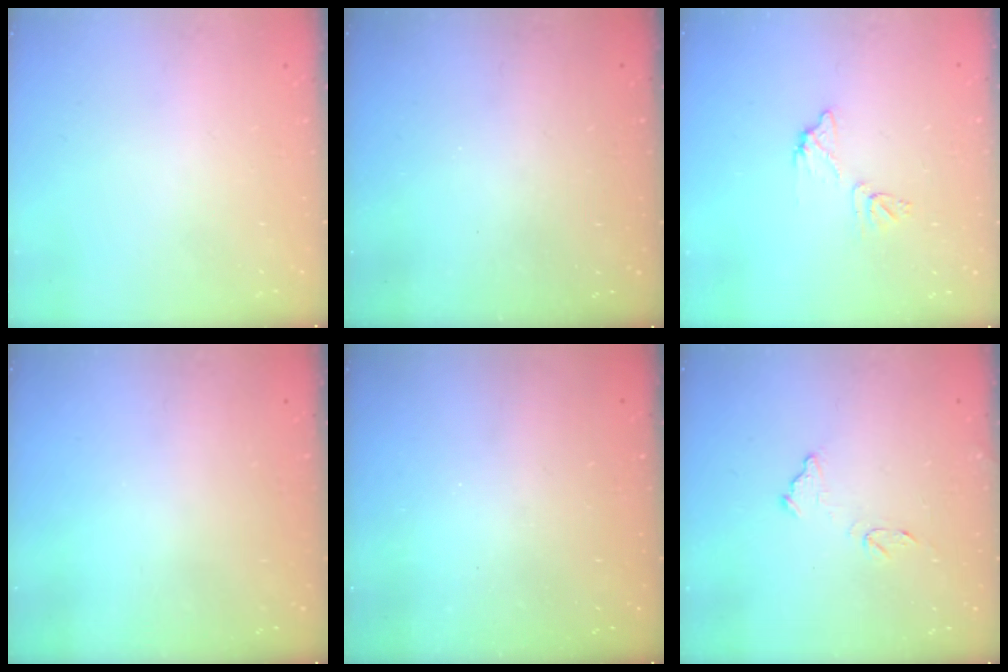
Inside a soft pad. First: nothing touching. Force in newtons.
{"total": 2.9, "press": 2.9, "slide": 0.2}
{"total": 7.4, "press": 7.4, "slide": 0.3}
{"total": 3.1, "press": 3.1, "slide": 0.3}
{"total": 3.2, "press": 3.2, "slide": 0.1}
{"total": 10.3, "press": 10.3, "slide": 0.4}